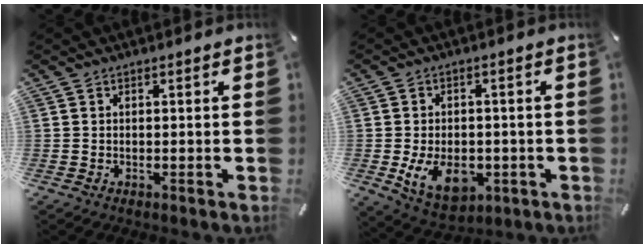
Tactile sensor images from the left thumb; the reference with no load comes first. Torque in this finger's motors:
{"motor_torque": [1.73, 2.18, 1.21, 0.45, 0.15]}